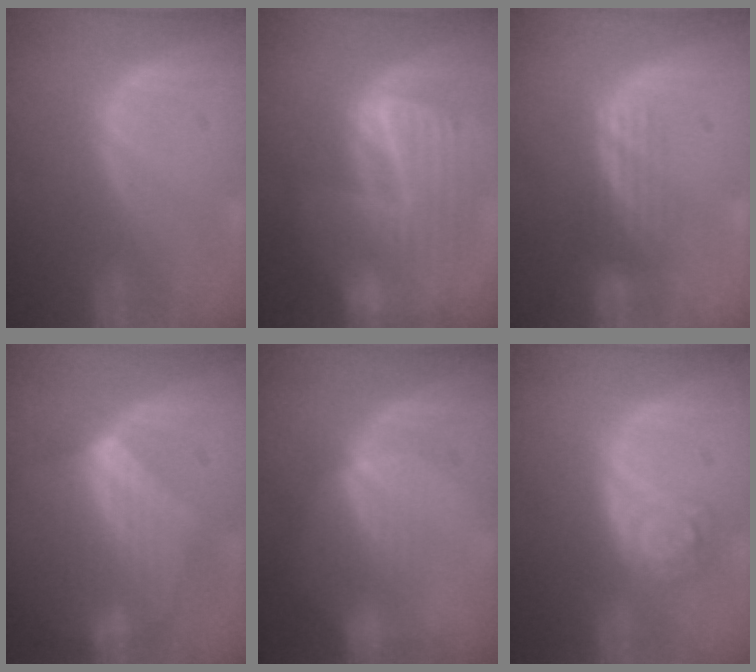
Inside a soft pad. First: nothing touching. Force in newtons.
{"total": 10.0, "press": 8.7, "slide": 5.0}
{"total": 3.5, "press": 3.1, "slide": 1.6}
{"total": 7.0, "press": 6.5, "slide": 2.7}
{"total": 4.2, "press": 4.0, "slide": 1.1}
{"total": 5.2, "press": 4.6, "slide": 2.4}